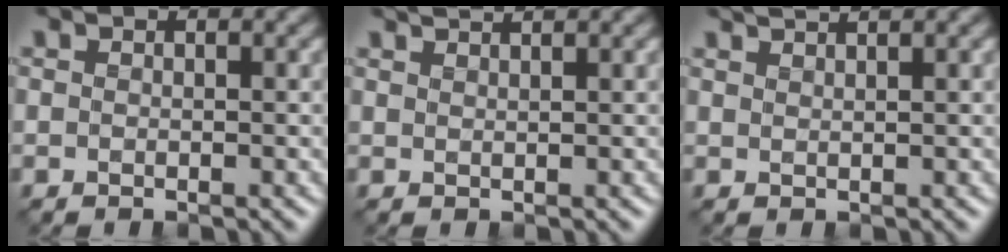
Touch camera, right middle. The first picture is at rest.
{"total": 2.2, "force": [2.0, 0.4, 0.9], "torque": [0.004, 0.010, 0.017]}
{"total": 2.3, "force": [2.1, 0.4, 1.0], "torque": [0.001, 0.011, 0.022]}